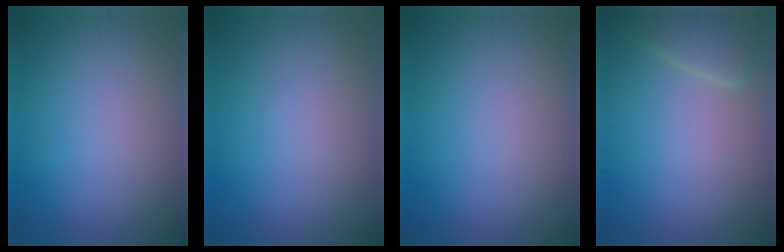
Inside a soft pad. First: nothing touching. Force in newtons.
{"total": 0.0}
{"total": 0.0}
{"total": 2.6, "press": 2.6, "slide": 0.3}